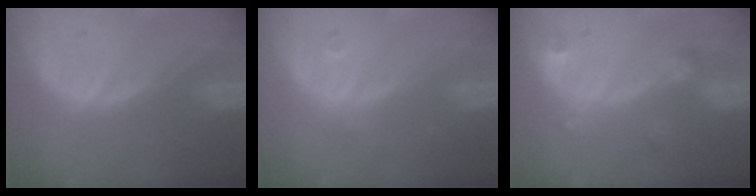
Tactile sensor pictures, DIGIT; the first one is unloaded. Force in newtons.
{"total": 0.8, "press": 0.8, "slide": 0.1}
{"total": 2.6, "press": 2.5, "slide": 0.5}